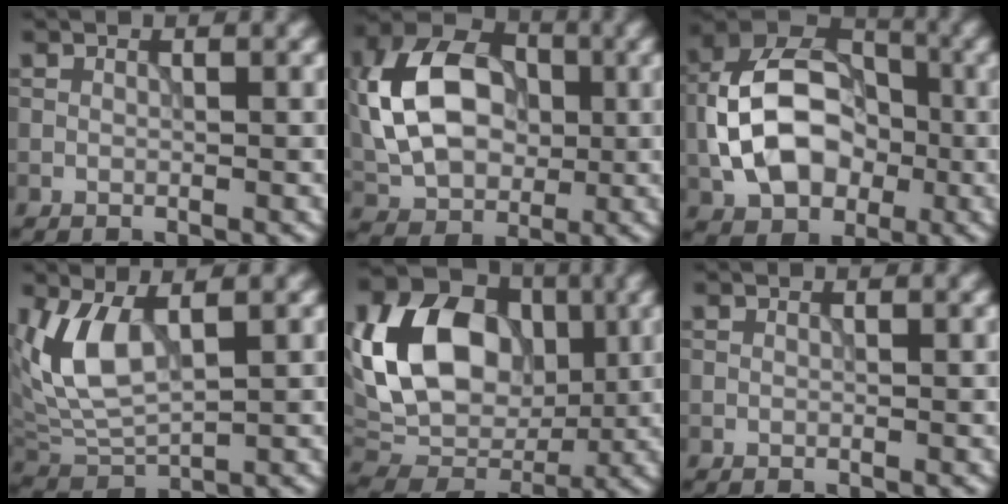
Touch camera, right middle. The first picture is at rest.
{"total": 11.1, "force": [0.8, 7.8, 7.9], "torque": [-0.172, 0.022, -0.002]}
{"total": 10.5, "force": [-1.8, 7.3, 7.4], "torque": [-0.141, 0.016, -0.043]}
{"total": 5.8, "force": [1.8, 2.7, 4.8], "torque": [-0.115, -0.006, 0.041]}
{"total": 14.0, "force": [1.4, 10.5, 9.1], "torque": [-0.183, 0.017, 0.011]}
{"total": 0.0}